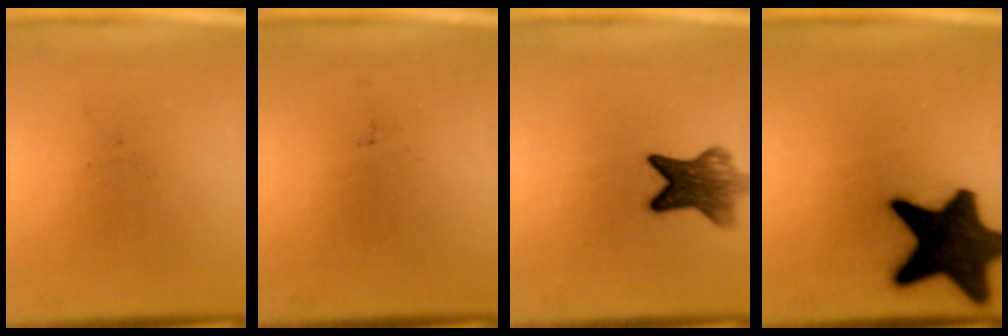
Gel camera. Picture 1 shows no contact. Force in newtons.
{"total": 0.0}
{"total": 7.3}
{"total": 17.5}